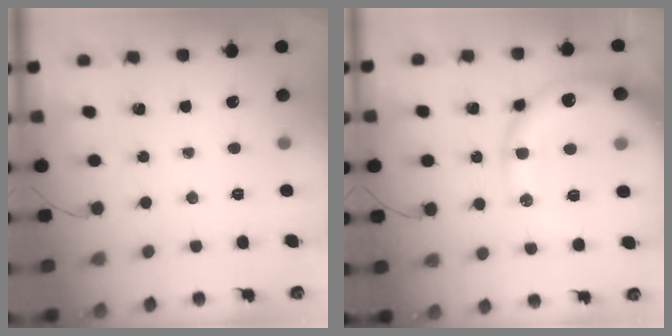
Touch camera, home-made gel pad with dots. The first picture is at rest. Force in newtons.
{"total": 19.4, "press": 19.0, "slide": 3.5}